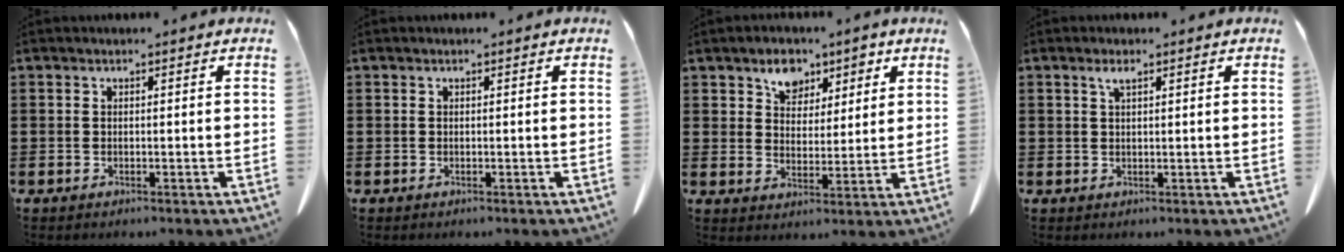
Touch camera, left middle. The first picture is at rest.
{"total": 0.0}
{"total": 6.1, "force": [4.0, 4.1, 2.0], "torque": [-0.040, -0.002, 0.068]}
{"total": 1.6, "force": [1.0, 0.5, 1.2], "torque": [-0.028, 0.000, 0.018]}